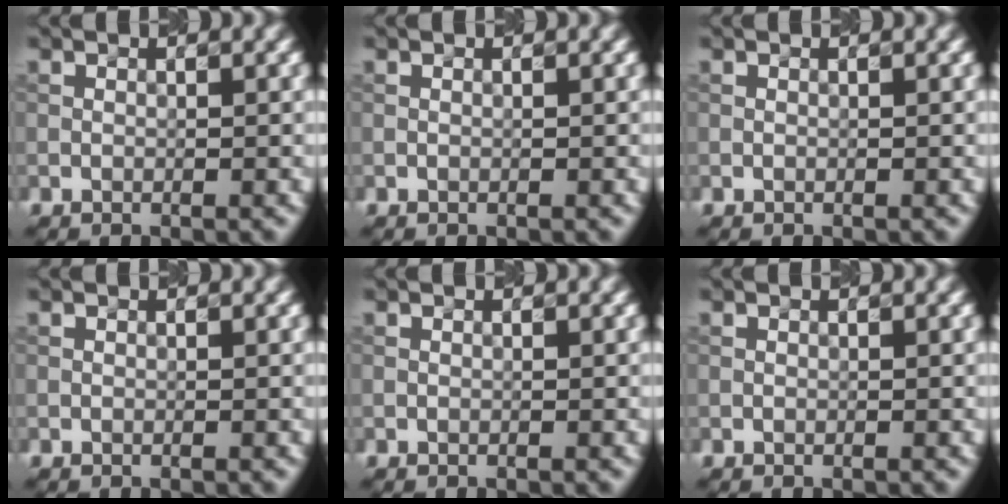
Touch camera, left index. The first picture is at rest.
{"total": 0.0}
{"total": 0.0}
{"total": 0.0}
{"total": 0.0}
{"total": 0.0}